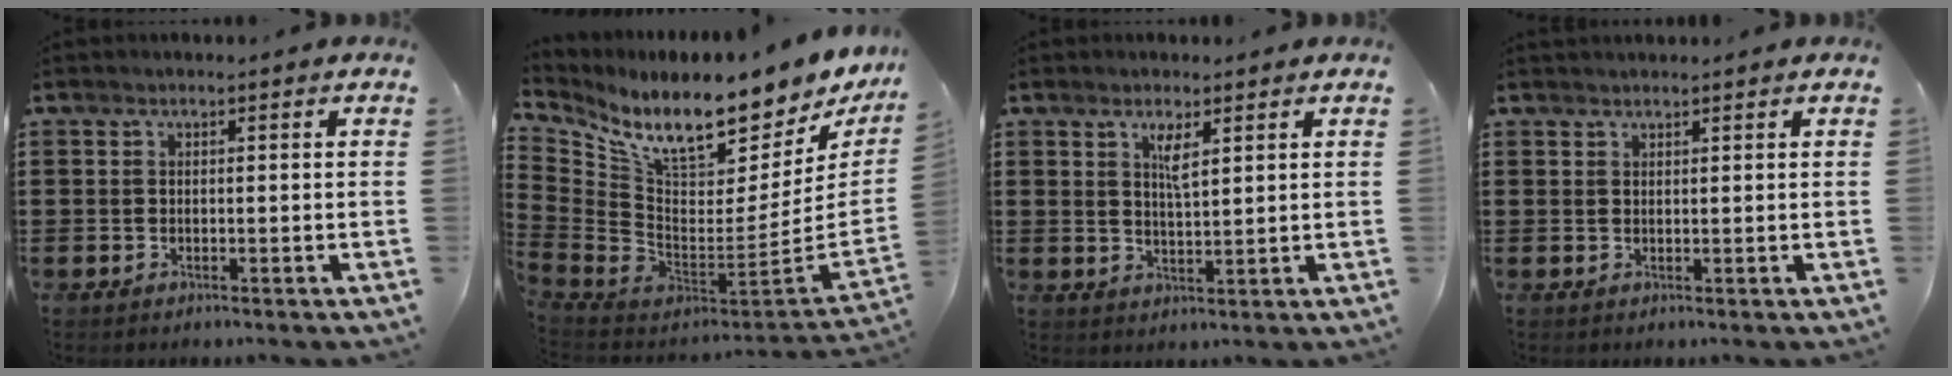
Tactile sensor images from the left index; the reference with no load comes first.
{"total": 11.6, "force": [9.0, 2.5, 6.9], "torque": [-0.156, -0.084, 0.154]}
{"total": 3.3, "force": [1.9, 0.8, 2.5], "torque": [-0.047, 0.000, 0.030]}
{"total": 1.0, "force": [1.0, 0.1, 0.1], "torque": [-0.003, -0.001, 0.020]}